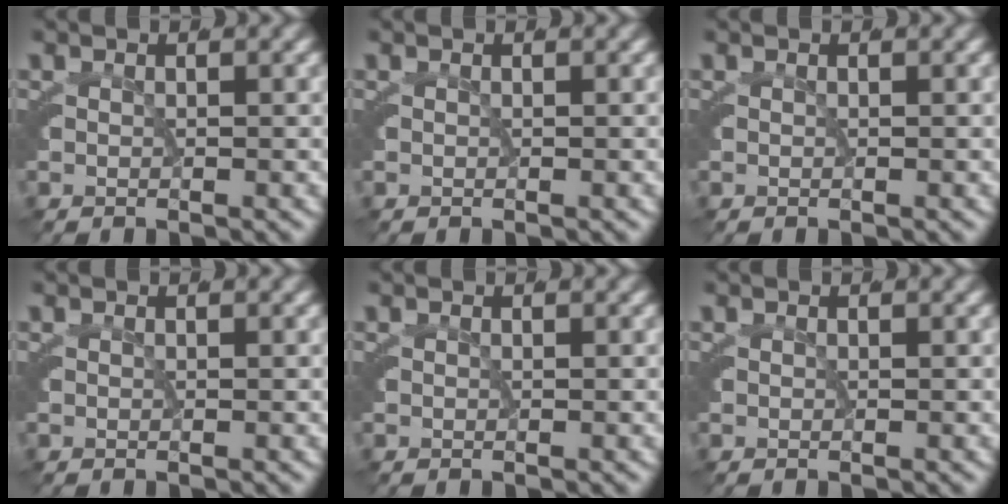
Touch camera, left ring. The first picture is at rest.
{"total": 0.0}
{"total": 0.0}
{"total": 0.0}
{"total": 0.0}
{"total": 0.0}